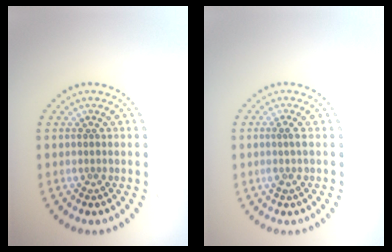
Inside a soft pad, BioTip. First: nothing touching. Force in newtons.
{"total": 1.2, "press": 0.9, "slide": 0.8}